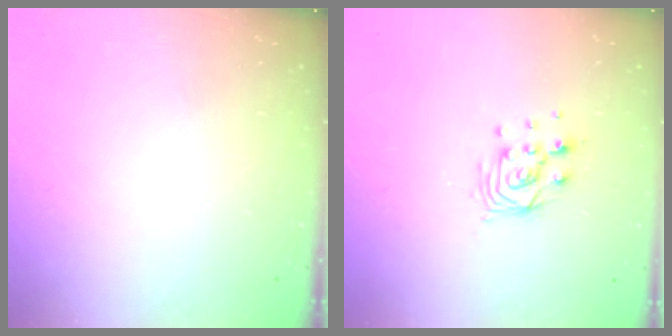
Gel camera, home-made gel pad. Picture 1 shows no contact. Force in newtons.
{"total": 8.2, "press": 8.2, "slide": 0.6}